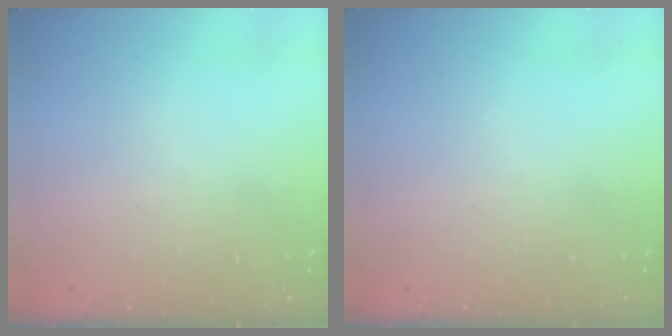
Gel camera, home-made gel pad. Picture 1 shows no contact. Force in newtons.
{"total": 0.0}